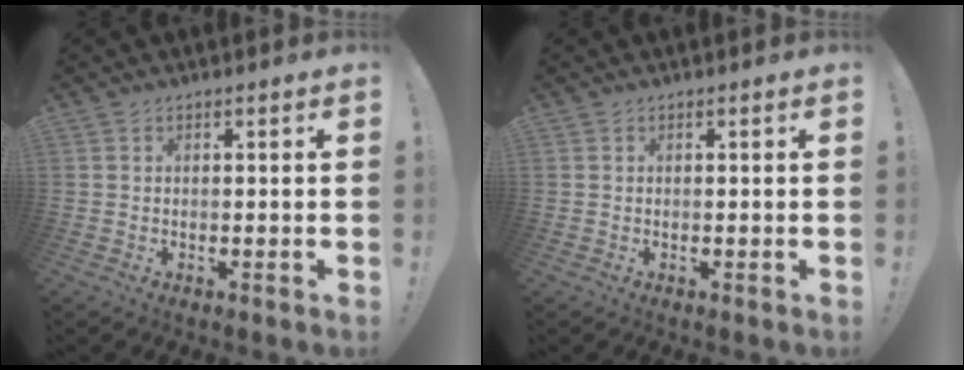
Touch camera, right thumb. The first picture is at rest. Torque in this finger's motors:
{"motor_torque": [-0.03, 0.03, -0.01, 0.01, 0.03]}